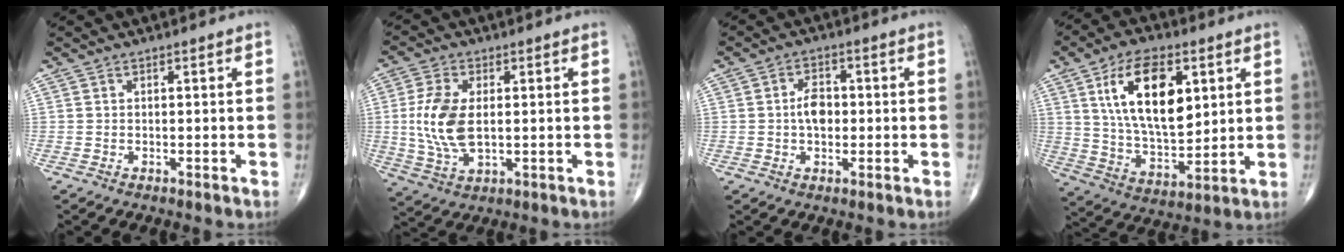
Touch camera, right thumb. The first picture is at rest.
{"total": 10.7, "force": [0.6, 5.7, 9.0], "torque": [-0.194, -0.006, 0.017]}
{"total": 4.9, "force": [-0.1, 3.2, 3.7], "torque": [-0.054, 0.009, -0.006]}
{"total": 17.8, "force": [5.9, 9.0, 14.1], "torque": [-0.221, -0.026, 0.113]}